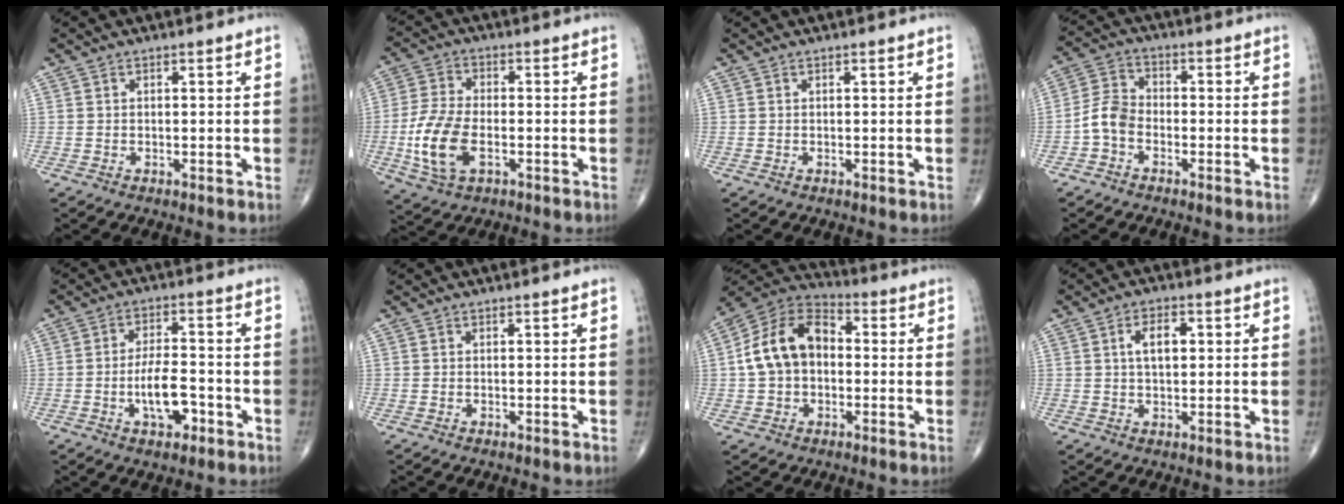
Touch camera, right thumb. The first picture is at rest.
{"total": 11.2, "force": [-2.9, 6.0, 9.0], "torque": [-0.194, 0.007, -0.054]}
{"total": 0.0}
{"total": 5.8, "force": [-2.3, 4.0, 3.5], "torque": [-0.061, 0.023, -0.057]}
{"total": 8.0, "force": [-2.8, 3.6, 6.5], "torque": [-0.107, 0.022, -0.049]}
{"total": 0.0}
{"total": 13.7, "force": [0.2, 9.8, 9.6], "torque": [-0.158, 0.037, -0.010]}
{"total": 5.3, "force": [1.1, 3.0, 4.3], "torque": [-0.066, 0.005, 0.015]}